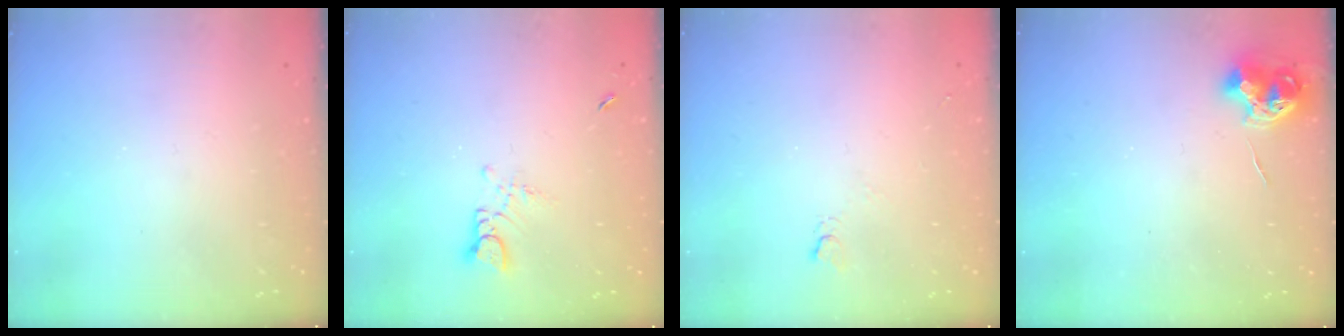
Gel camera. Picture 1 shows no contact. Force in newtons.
{"total": 2.9, "press": 2.9, "slide": 0.2}
{"total": 2.7, "press": 2.6, "slide": 0.5}
{"total": 8.4, "press": 8.4, "slide": 0.3}